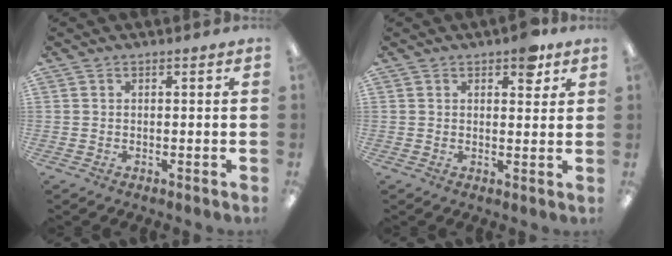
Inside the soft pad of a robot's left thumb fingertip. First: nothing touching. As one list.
[{"total": 5.3, "force": [3.0, 2.5, 3.5], "torque": [-0.034, -0.008, 0.046]}]